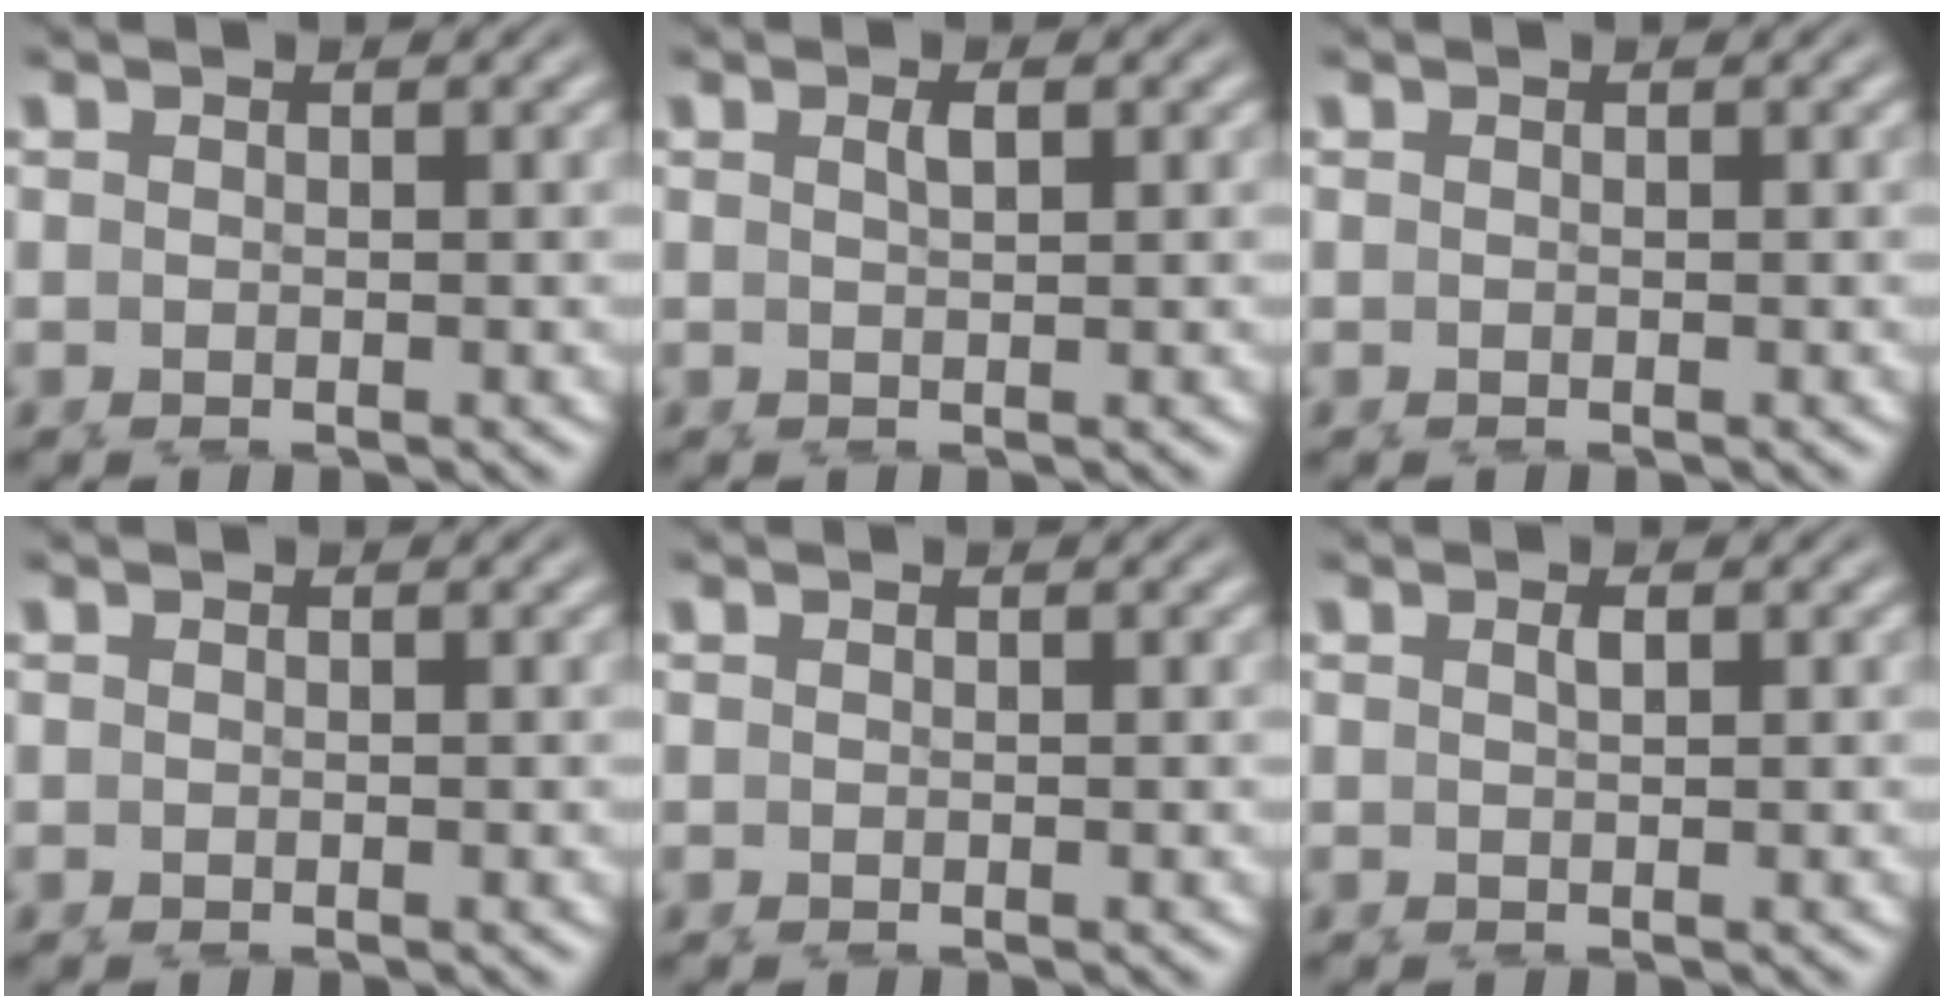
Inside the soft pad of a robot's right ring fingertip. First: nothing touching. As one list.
[{"total": 1.1, "force": [0.1, -0.8, 0.8], "torque": [-0.007, -0.004, 0.009]}, {"total": 0.0}, {"total": 0.0}, {"total": 0.0}, {"total": 0.9, "force": [0.0, -0.7, 0.5], "torque": [-0.006, -0.004, 0.006]}]